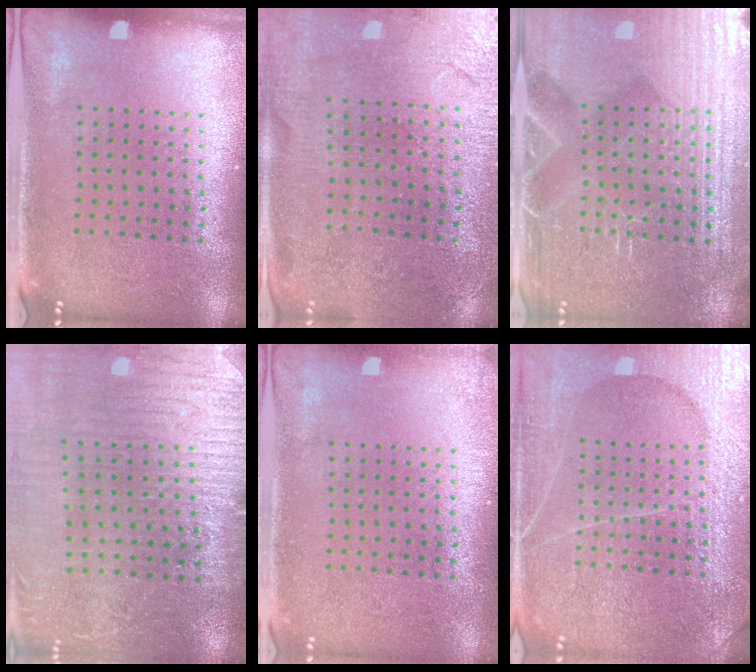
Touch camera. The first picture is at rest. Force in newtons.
{"total": 1.0, "press": 0.9, "slide": 0.3}
{"total": 4.7, "press": 4.5, "slide": 1.1}
{"total": 3.2, "press": 3.2, "slide": 0.1}
{"total": 0.9, "press": 0.9, "slide": 0.1}
{"total": 6.6, "press": 6.5, "slide": 0.8}